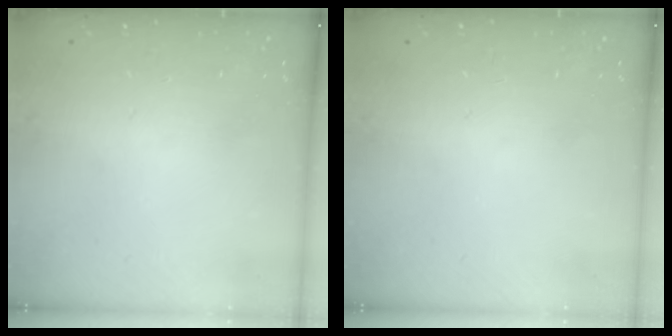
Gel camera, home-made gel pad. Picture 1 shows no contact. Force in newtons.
{"total": 0.0}